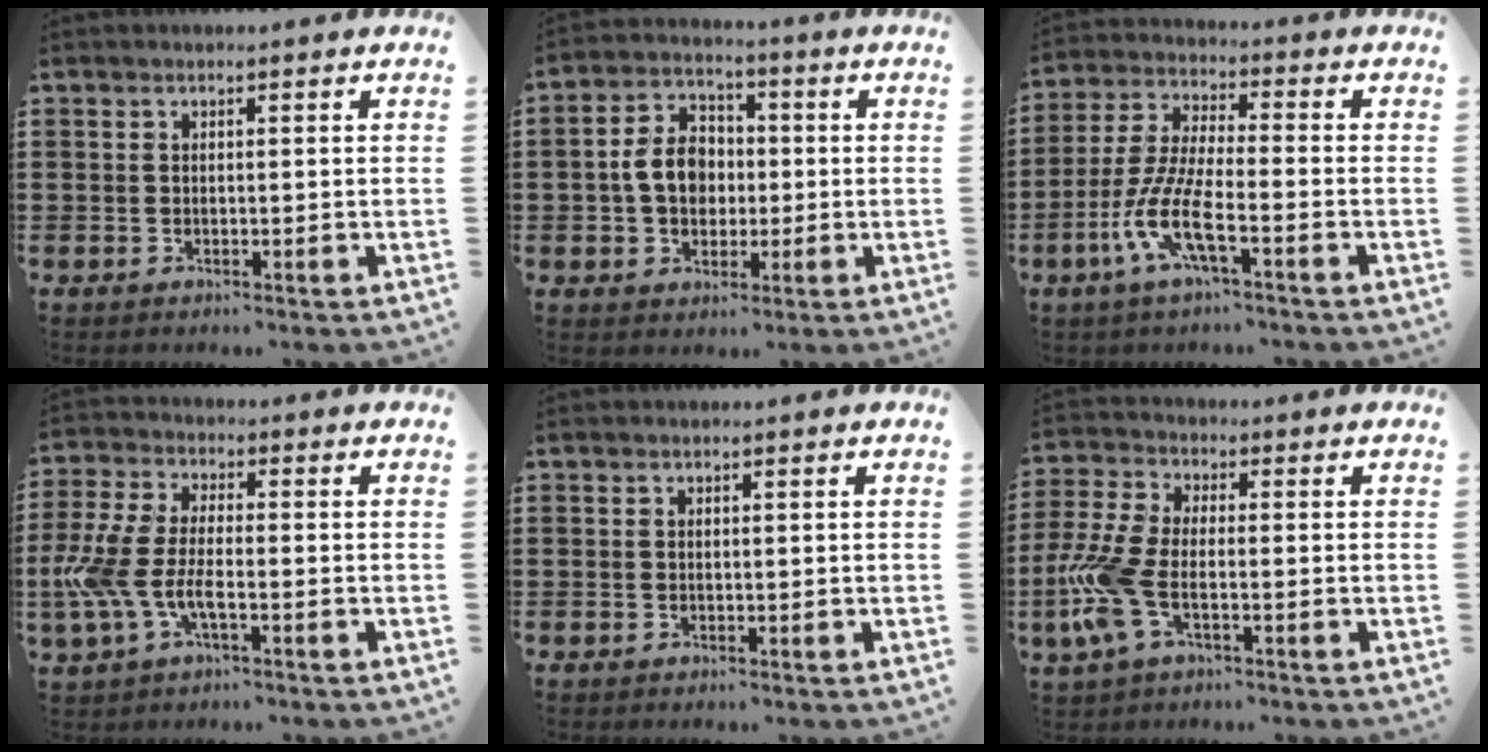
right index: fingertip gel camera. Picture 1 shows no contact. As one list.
[{"total": 7.3, "force": [-0.4, 5.7, 4.6], "torque": [-0.104, 0.010, -0.013]}, {"total": 9.1, "force": [-4.5, 1.7, 7.7], "torque": [-0.189, -0.015, -0.093]}, {"total": 7.6, "force": [-2.6, 3.0, 6.5], "torque": [-0.175, -0.018, -0.058]}, {"total": 0.0}, {"total": 8.2, "force": [-2.6, 3.5, 7.0], "torque": [-0.182, -0.015, -0.052]}]